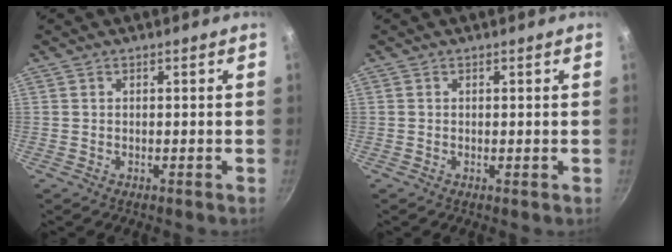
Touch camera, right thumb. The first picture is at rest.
{"total": 0.0}